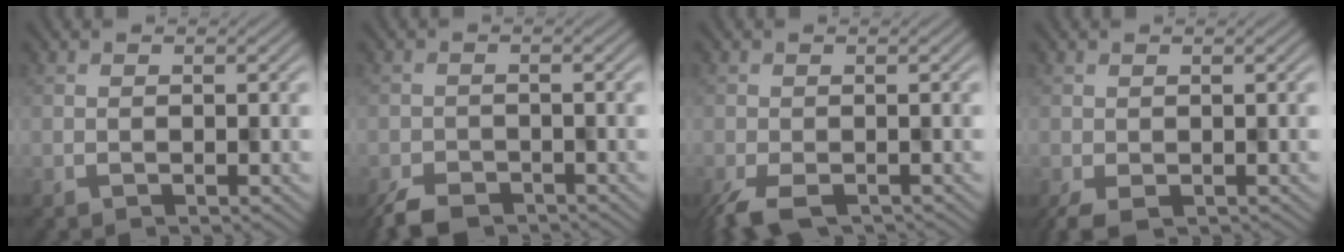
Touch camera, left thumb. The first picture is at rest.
{"total": 4.4, "force": [-3.7, 1.8, 1.6], "torque": [-0.030, -0.015, -0.063]}
{"total": 5.4, "force": [-3.6, 2.1, 3.5], "torque": [-0.066, -0.021, -0.059]}
{"total": 3.4, "force": [-2.0, 1.3, 2.4], "torque": [-0.045, -0.010, -0.027]}